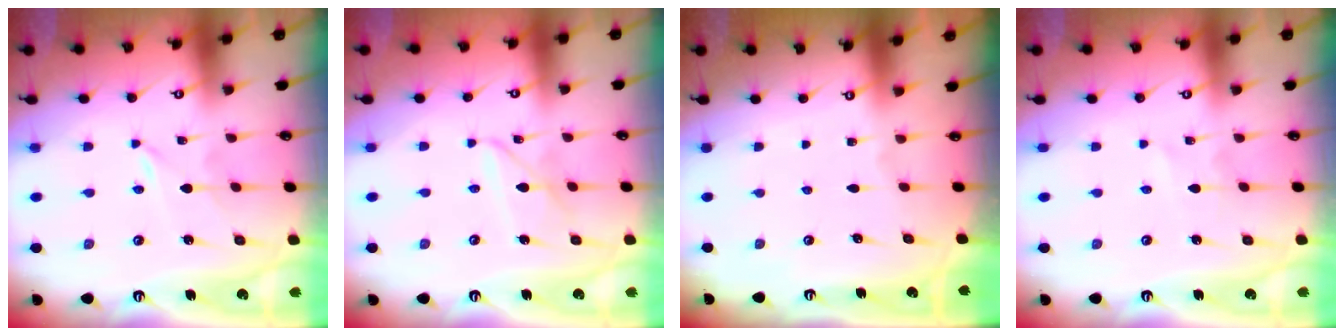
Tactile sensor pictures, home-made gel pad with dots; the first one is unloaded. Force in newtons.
{"total": 6.9, "press": 6.9, "slide": 0.6}
{"total": 0.0}
{"total": 2.6, "press": 2.5, "slide": 0.4}